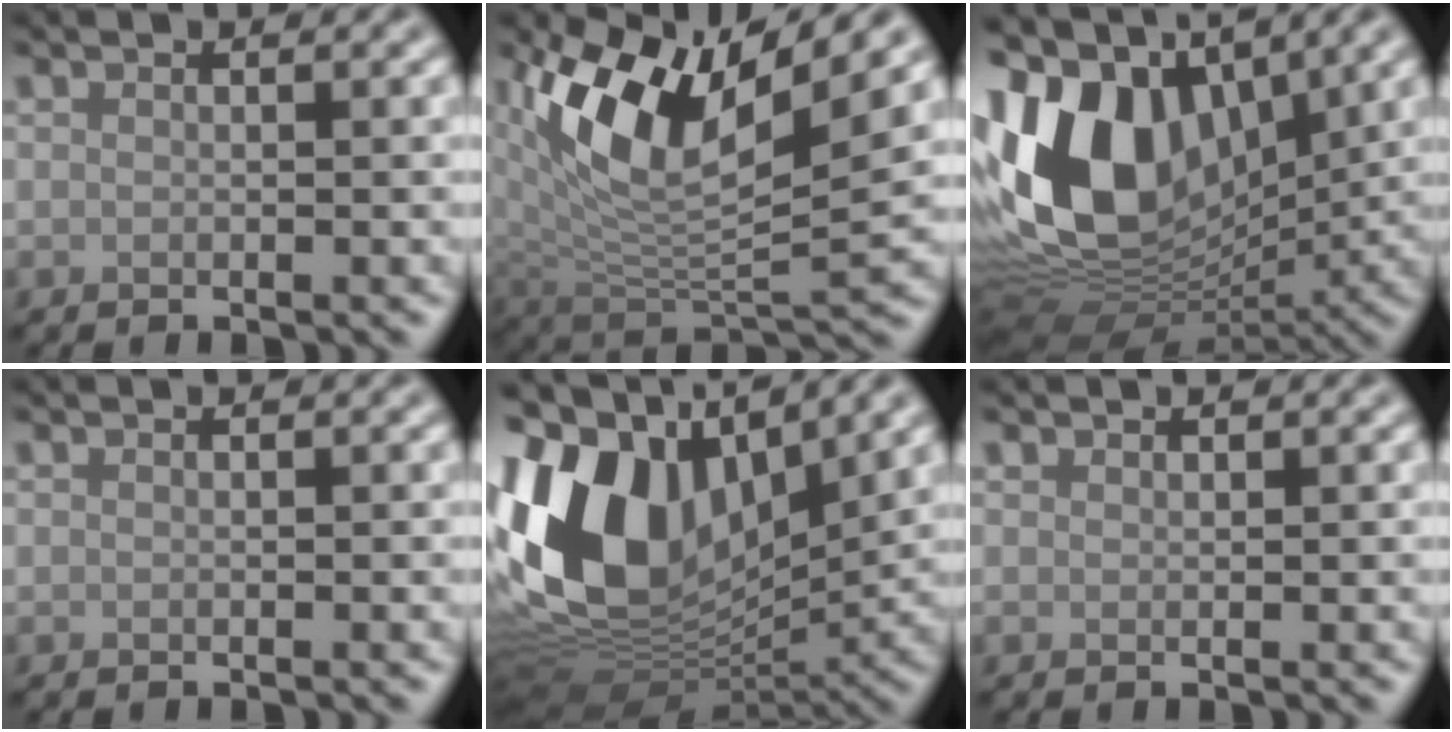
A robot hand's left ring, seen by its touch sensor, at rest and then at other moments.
{"total": 10.5, "force": [4.0, 4.8, 8.4], "torque": [-0.158, -0.010, 0.074]}
{"total": 15.2, "force": [2.0, 10.1, 11.2], "torque": [-0.242, 0.021, 0.023]}
{"total": 0.0}
{"total": 16.5, "force": [2.8, 10.2, 12.6], "torque": [-0.287, 0.020, 0.044]}
{"total": 0.0}